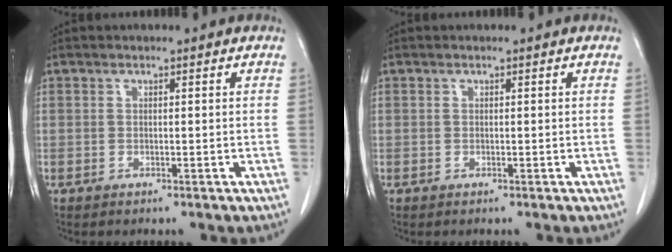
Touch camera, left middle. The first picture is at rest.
{"total": 0.0}